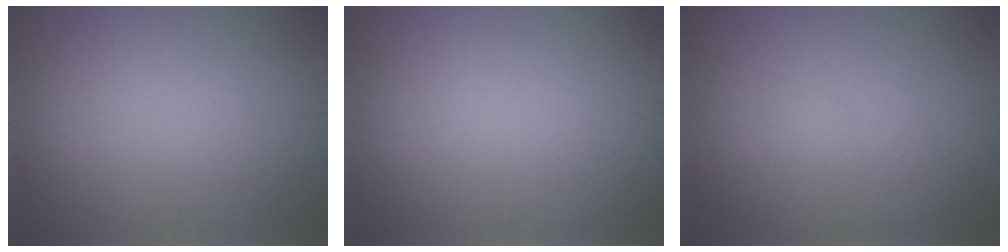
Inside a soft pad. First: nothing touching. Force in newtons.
{"total": 0.0}
{"total": 0.6, "press": 0.5, "slide": 0.1}